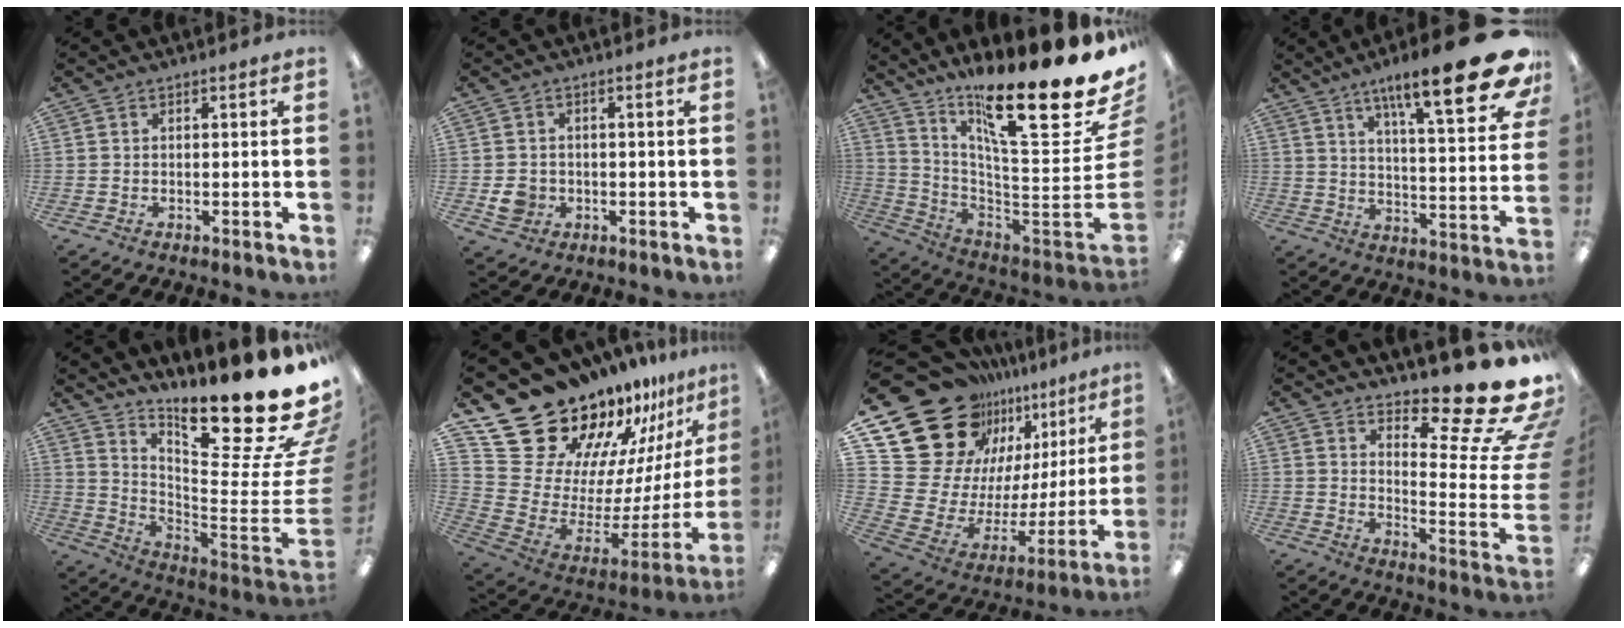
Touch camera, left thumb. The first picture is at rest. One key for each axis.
{"total": 4.7, "fx": -1.0, "fy": 4.3, "fz": 1.7, "tx": -0.020, "ty": 0.003, "tz": -0.018}
{"total": 26.1, "fx": 18.9, "fy": 4.9, "fz": 17.4, "tx": -0.261, "ty": -0.141, "tz": 0.301}
{"total": 22.3, "fx": 13.9, "fy": 4.6, "fz": 16.9, "tx": -0.247, "ty": -0.087, "tz": 0.210}
{"total": 25.1, "fx": 18.9, "fy": 4.5, "fz": 16.0, "tx": -0.208, "ty": -0.156, "tz": 0.295}
{"total": 22.6, "fx": 18.6, "fy": 10.9, "fz": 6.7, "tx": -0.081, "ty": -0.169, "tz": 0.364}
{"total": 24.1, "fx": 16.4, "fy": 14.8, "fz": 9.7, "tx": -0.170, "ty": -0.135, "tz": 0.329}
{"total": 18.8, "fx": 14.5, "fy": 4.3, "fz": 11.1, "tx": -0.136, "ty": -0.128, "tz": 0.233}